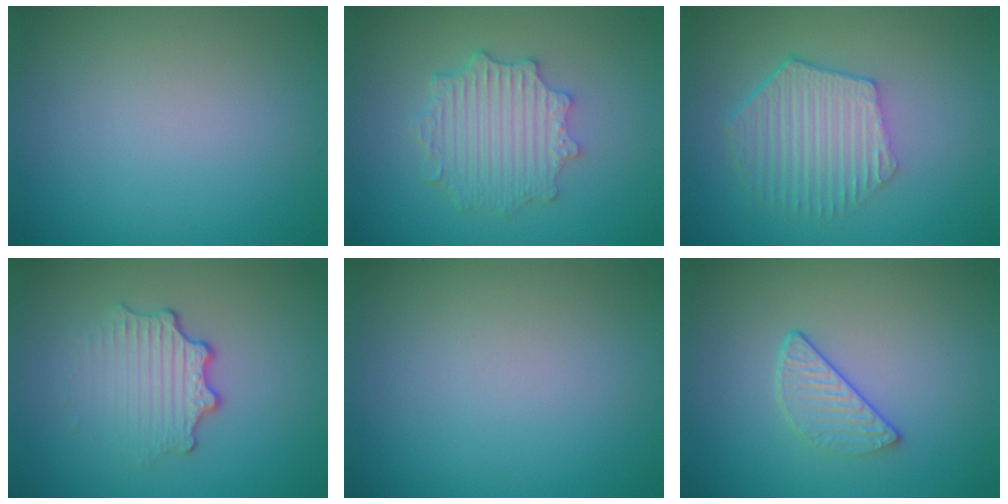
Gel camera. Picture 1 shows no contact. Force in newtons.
{"total": 4.5, "press": 3.6, "slide": 2.7}
{"total": 5.6, "press": 4.1, "slide": 3.7}
{"total": 3.4, "press": 2.4, "slide": 2.5}
{"total": 0.0}
{"total": 2.2, "press": 1.5, "slide": 1.6}